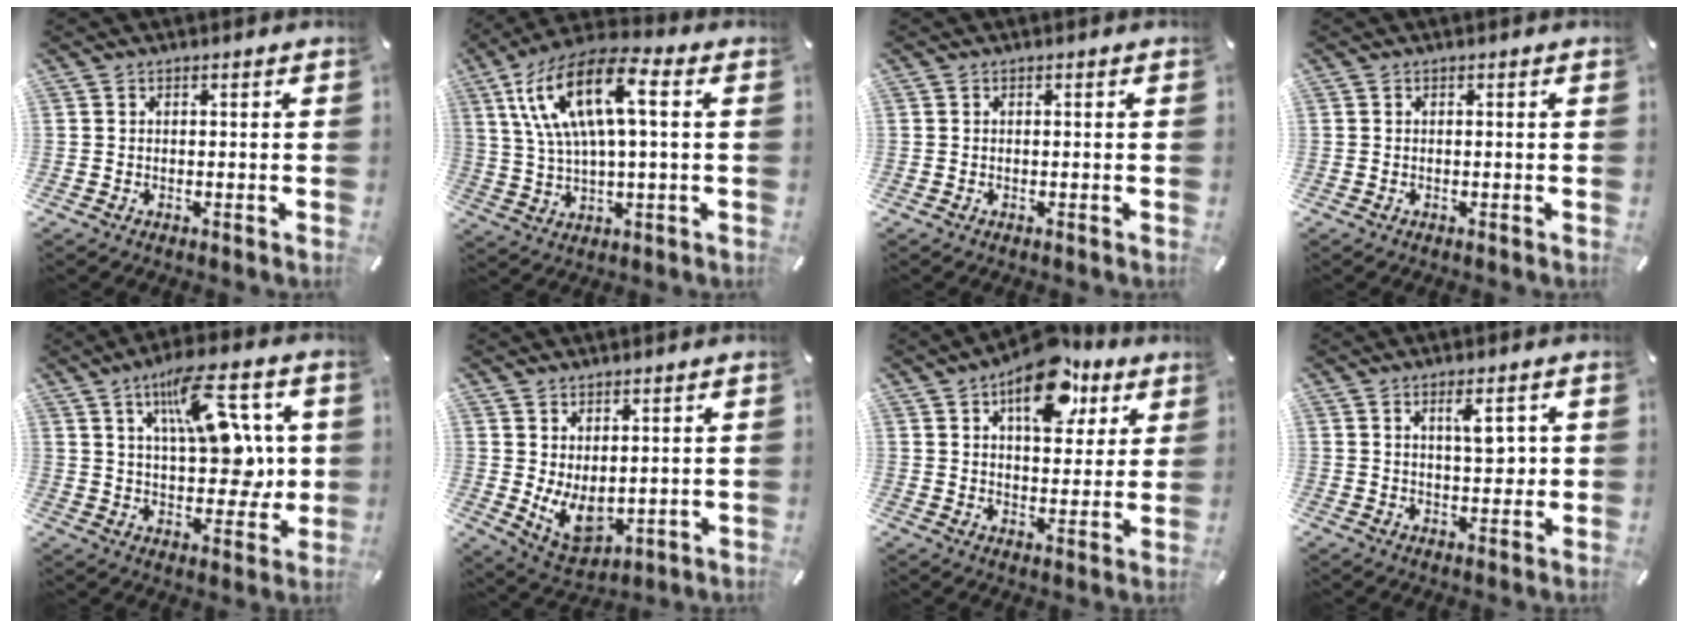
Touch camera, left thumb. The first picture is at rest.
{"total": 16.0, "force": [4.7, 6.1, 14.0], "torque": [-0.302, 0.000, 0.074]}
{"total": 0.0}
{"total": 0.0}
{"total": 17.5, "force": [6.9, 8.3, 13.8], "torque": [-0.201, -0.016, 0.115]}
{"total": 7.3, "force": [0.9, 5.0, 5.2], "torque": [-0.085, -0.017, 0.022]}
{"total": 14.9, "force": [8.5, 8.4, 8.8], "torque": [-0.107, -0.042, 0.143]}
{"total": 5.7, "force": [2.1, 2.2, 4.8], "torque": [-0.068, -0.008, 0.026]}